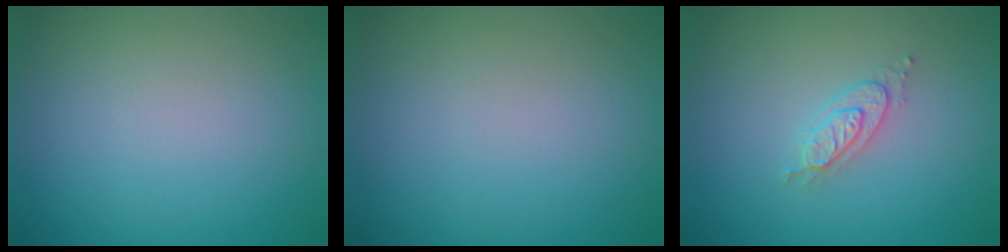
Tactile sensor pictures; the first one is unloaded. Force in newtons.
{"total": 0.0}
{"total": 2.2, "press": 2.2, "slide": 0.3}